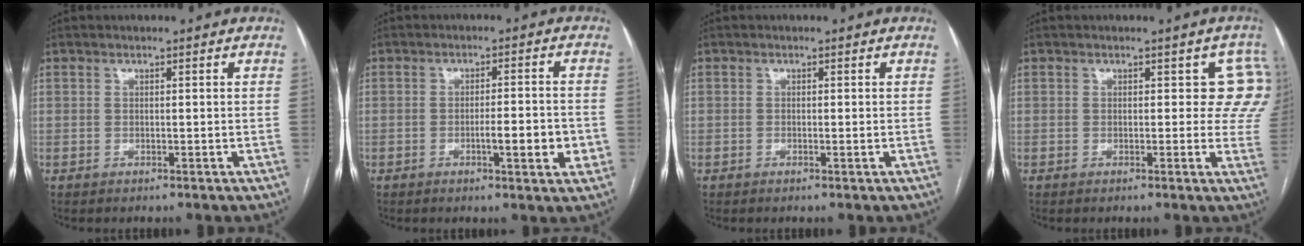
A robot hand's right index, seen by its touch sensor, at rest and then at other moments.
{"total": 5.9, "force": [-1.6, 0.9, 5.6], "torque": [-0.081, 0.000, -0.019]}
{"total": 0.0}
{"total": 5.8, "force": [1.9, 3.7, 4.1], "torque": [-0.013, 0.006, 0.007]}